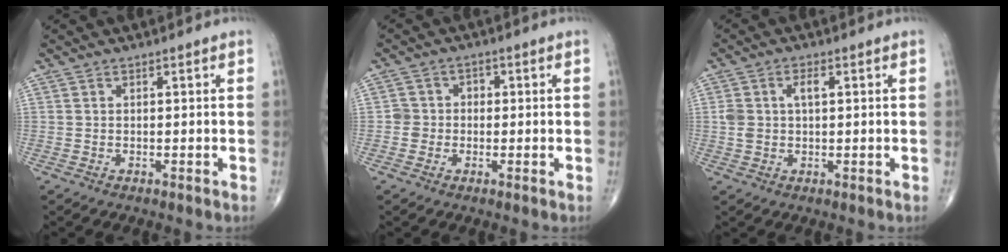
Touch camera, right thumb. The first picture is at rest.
{"total": 3.2, "force": [-0.5, 3.1, 0.6], "torque": [0.018, 0.014, -0.016]}
{"total": 4.2, "force": [0.9, 2.3, 3.4], "torque": [-0.078, 0.011, 0.019]}